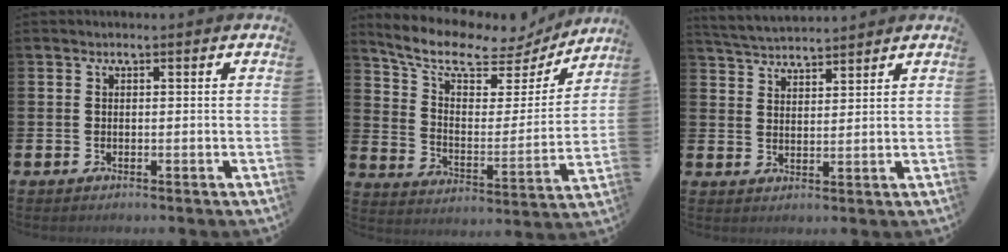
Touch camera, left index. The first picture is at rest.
{"total": 9.8, "force": [8.4, 3.4, 3.8], "torque": [-0.108, -0.057, 0.141]}
{"total": 4.1, "force": [4.1, 0.3, 0.2], "torque": [-0.025, -0.017, 0.077]}